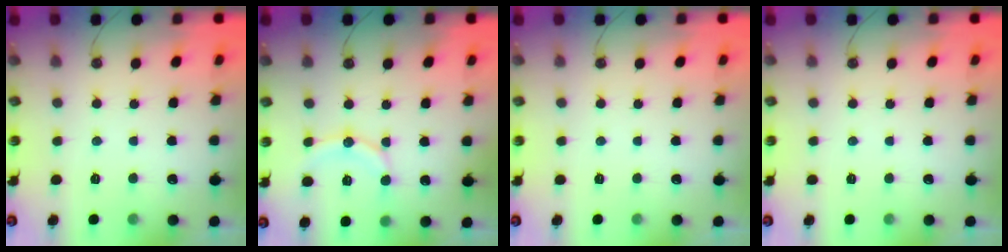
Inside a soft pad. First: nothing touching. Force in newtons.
{"total": 11.8, "press": 11.5, "slide": 2.6}
{"total": 0.0}
{"total": 0.0}